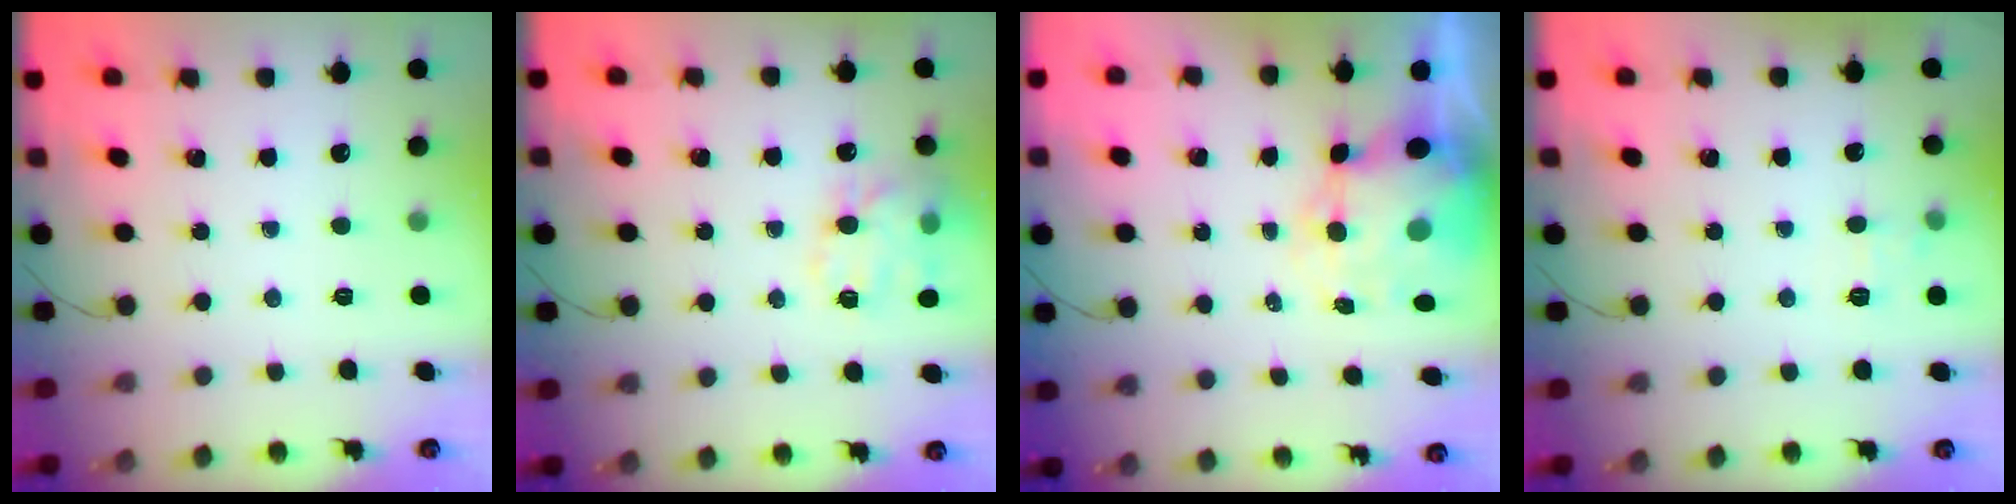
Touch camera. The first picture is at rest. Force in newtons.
{"total": 15.0, "press": 14.9, "slide": 2.2}
{"total": 9.3, "press": 9.0, "slide": 2.4}
{"total": 6.5, "press": 6.3, "slide": 1.8}